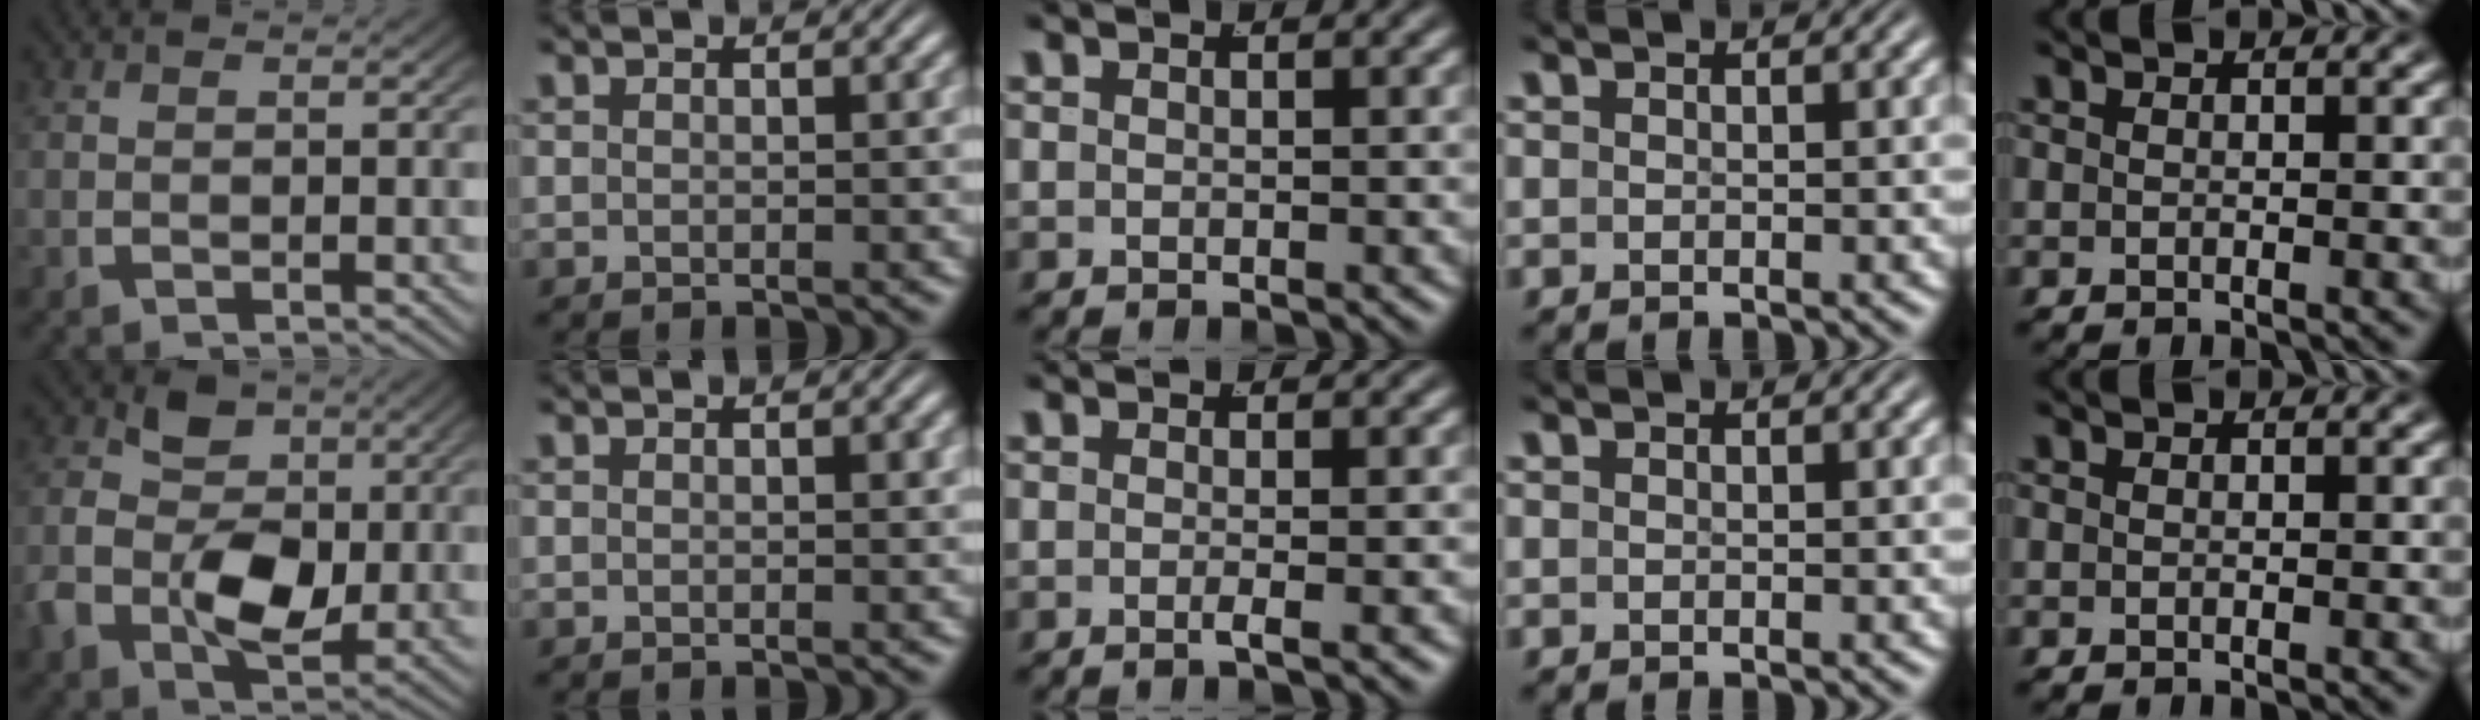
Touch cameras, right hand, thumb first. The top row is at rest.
{"thumb": {"total": 9.1, "force": [-0.2, 6.9, 6.0], "torque": [-0.121, -0.029, -0.004]}, "middle": {"total": 1.1, "force": [-0.5, -0.6, 0.8], "torque": [-0.014, -0.002, -0.010]}}